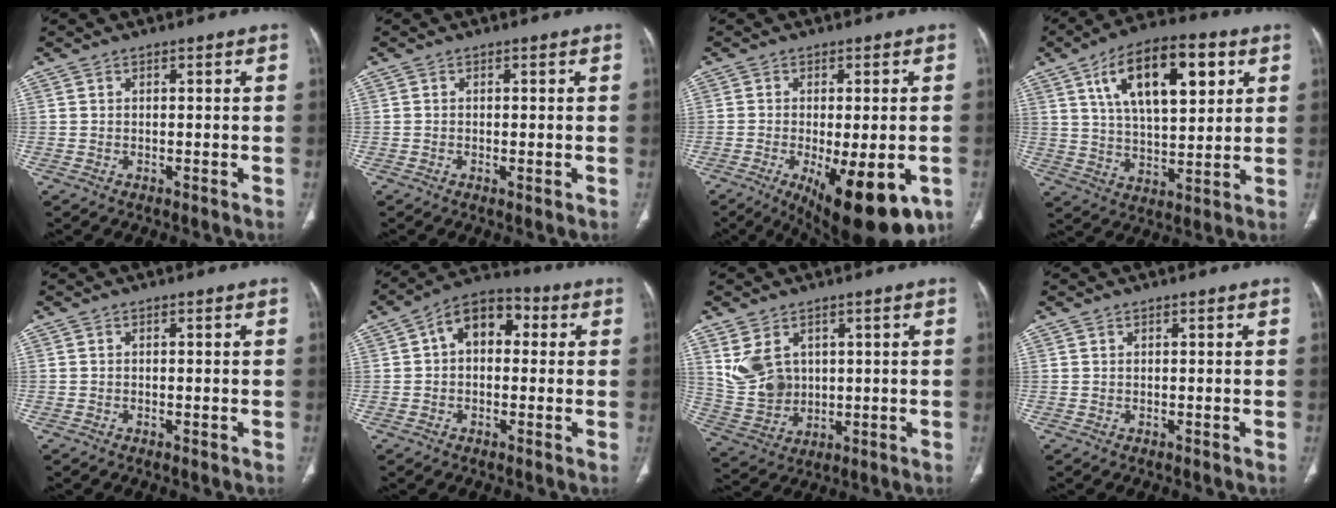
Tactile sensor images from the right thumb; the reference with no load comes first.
{"total": 1.1, "force": [-0.3, 0.3, 1.1], "torque": [-0.021, -0.005, -0.004]}
{"total": 16.7, "force": [-7.2, 6.1, 13.7], "torque": [-0.159, -0.010, -0.090]}
{"total": 18.6, "force": [7.4, 8.4, 14.9], "torque": [-0.217, -0.012, 0.124]}
{"total": 0.6, "force": [-0.2, 0.2, 0.5], "torque": [-0.010, -0.001, -0.002]}
{"total": 9.8, "force": [1.6, 6.6, 7.1], "torque": [-0.086, 0.031, 0.014]}
{"total": 9.1, "force": [3.2, 6.8, 5.2], "torque": [-0.097, -0.010, 0.086]}
{"total": 0.0}